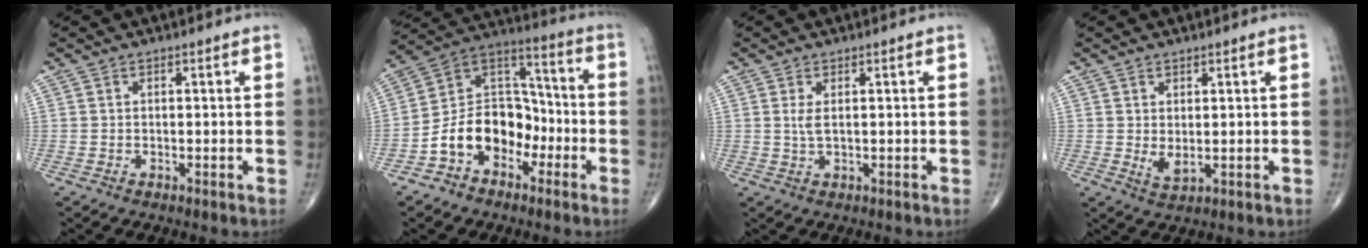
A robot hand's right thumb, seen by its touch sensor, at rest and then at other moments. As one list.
[{"total": 13.9, "force": [-5.5, 10.0, 8.0], "torque": [-0.101, 0.069, -0.109]}, {"total": 1.9, "force": [0.4, 0.5, 1.8], "torque": [-0.045, -0.002, 0.014]}, {"total": 2.7, "force": [0.3, 1.2, 2.4], "torque": [-0.039, -0.011, 0.010]}]